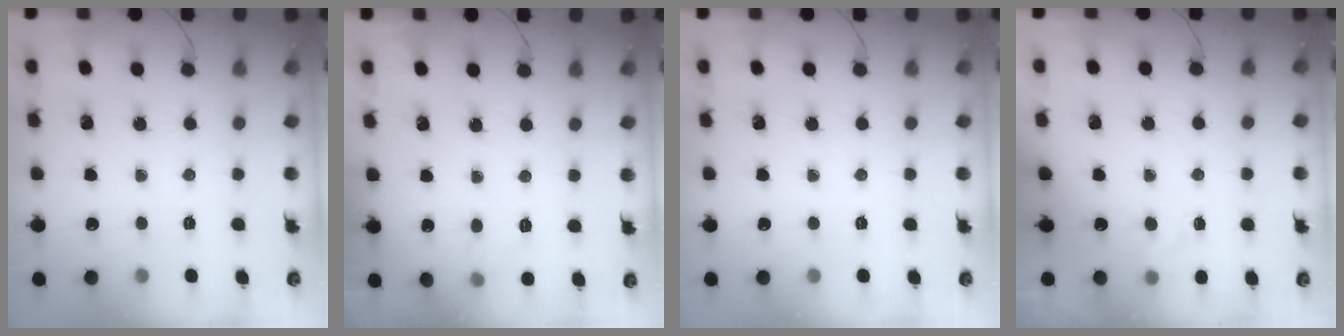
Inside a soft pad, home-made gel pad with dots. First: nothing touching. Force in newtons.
{"total": 3.6, "press": 3.3, "slide": 1.6}
{"total": 0.0}
{"total": 3.0, "press": 2.9, "slide": 1.1}